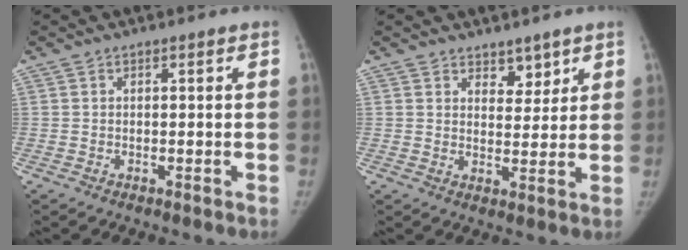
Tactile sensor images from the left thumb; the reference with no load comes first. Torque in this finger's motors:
{"motor_torque": [0.38, 0.43, 0.33, -0.78, 0.04]}